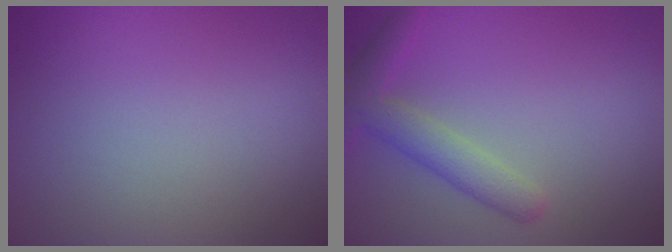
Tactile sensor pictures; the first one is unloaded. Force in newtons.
{"total": 3.4, "press": 3.4, "slide": 0.1}